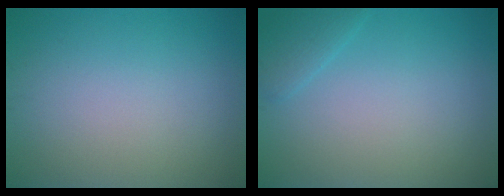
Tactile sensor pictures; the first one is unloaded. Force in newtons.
{"total": 1.5, "press": 1.5, "slide": 0.0}